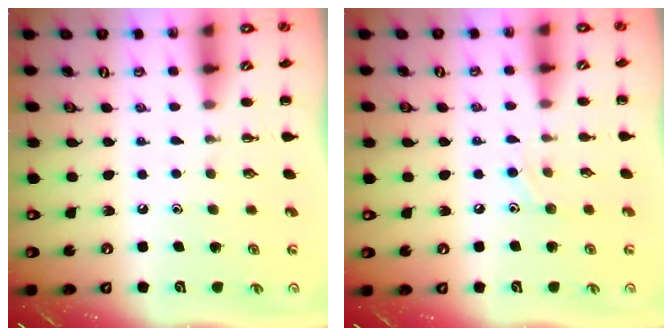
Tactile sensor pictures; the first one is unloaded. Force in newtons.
{"total": 6.1, "press": 5.8, "slide": 1.8}